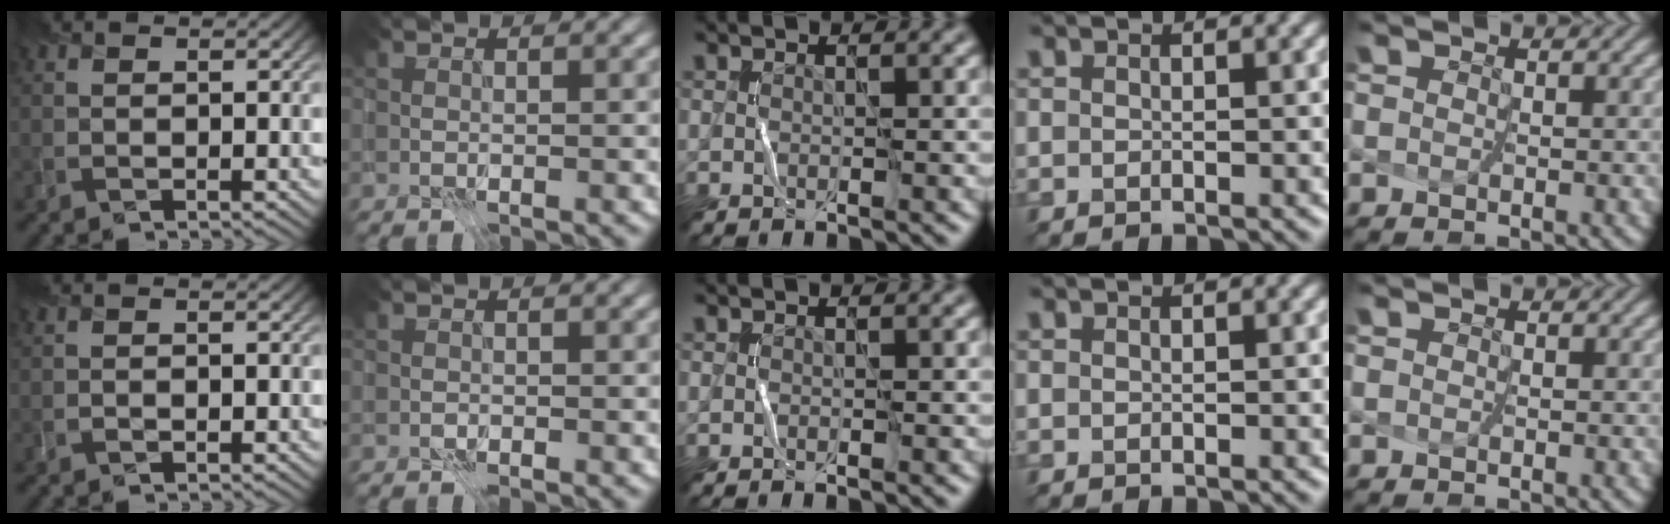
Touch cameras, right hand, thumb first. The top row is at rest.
{}